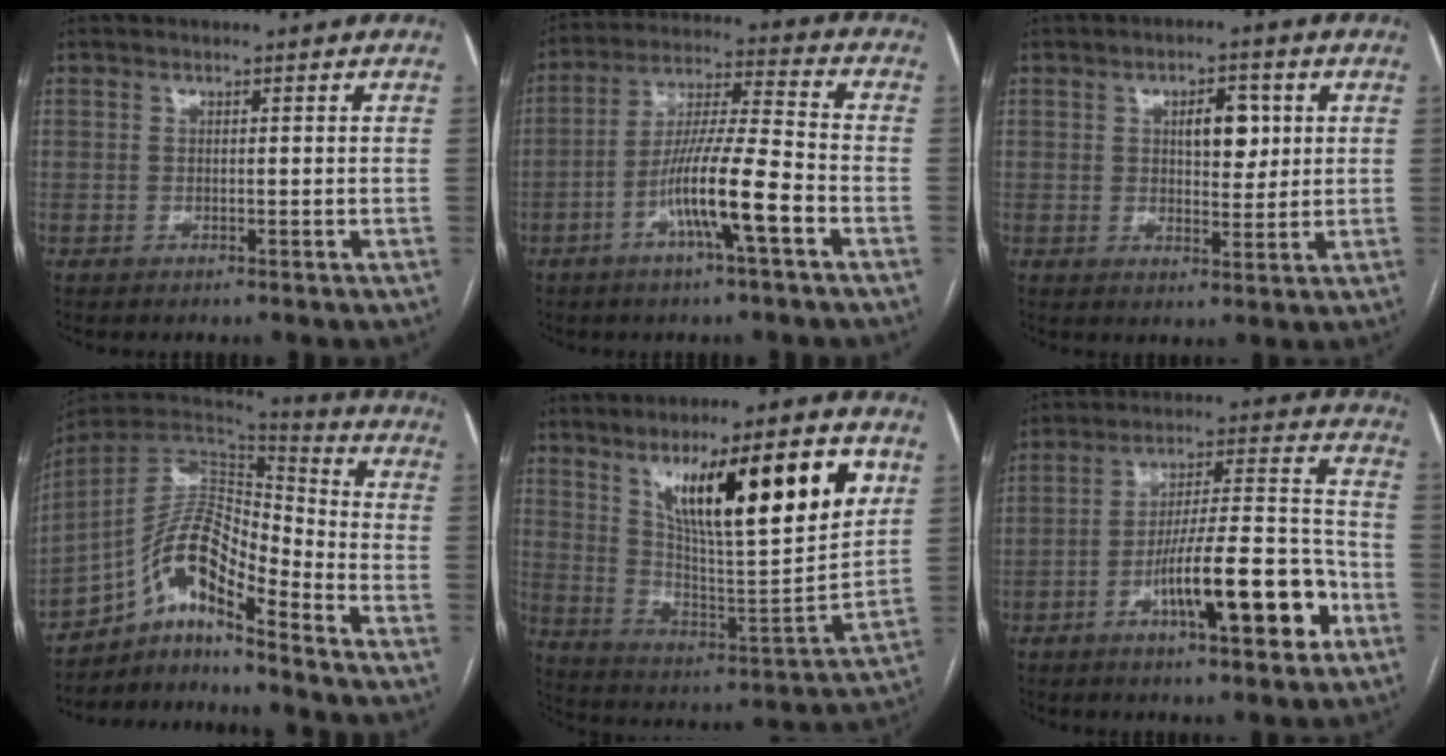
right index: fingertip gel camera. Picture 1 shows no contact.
{"total": 11.6, "force": [-4.8, 0.4, 10.5], "torque": [-0.196, 0.006, -0.088]}
{"total": 5.7, "force": [1.6, 2.8, 4.8], "torque": [-0.069, 0.007, 0.027]}
{"total": 13.6, "force": [-9.0, 3.2, 9.7], "torque": [-0.176, 0.031, -0.158]}
{"total": 22.2, "force": [10.4, 3.1, 19.3], "torque": [-0.297, -0.002, 0.172]}
{"total": 15.3, "force": [-6.5, 2.7, 13.6], "torque": [-0.217, 0.015, -0.097]}